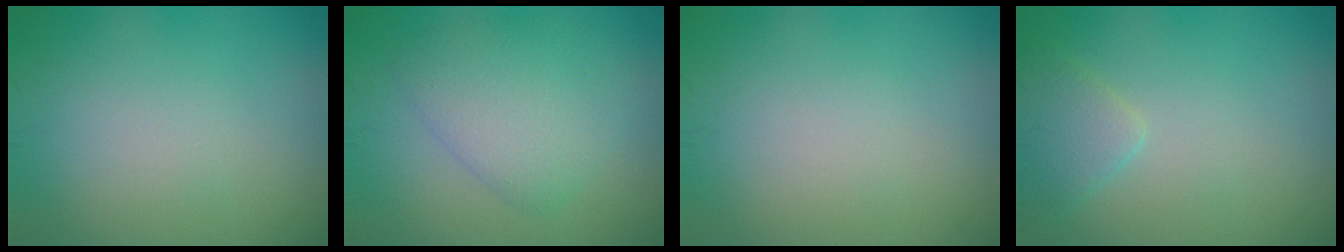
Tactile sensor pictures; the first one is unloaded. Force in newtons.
{"total": 4.9, "press": 4.9, "slide": 0.3}
{"total": 0.0}
{"total": 2.4, "press": 2.4, "slide": 0.2}